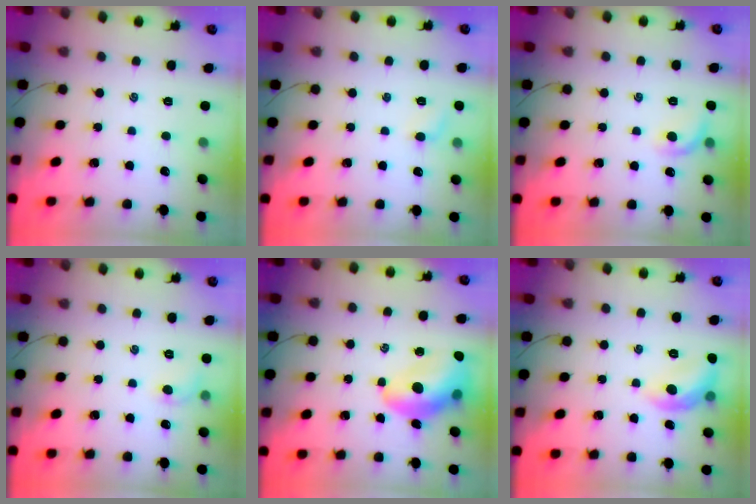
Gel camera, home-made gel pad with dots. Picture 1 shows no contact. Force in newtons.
{"total": 5.3, "press": 5.1, "slide": 1.6}
{"total": 7.9, "press": 7.8, "slide": 1.7}
{"total": 5.4, "press": 5.1, "slide": 1.8}
{"total": 13.9, "press": 13.4, "slide": 3.7}
{"total": 9.5, "press": 9.4, "slide": 1.1}